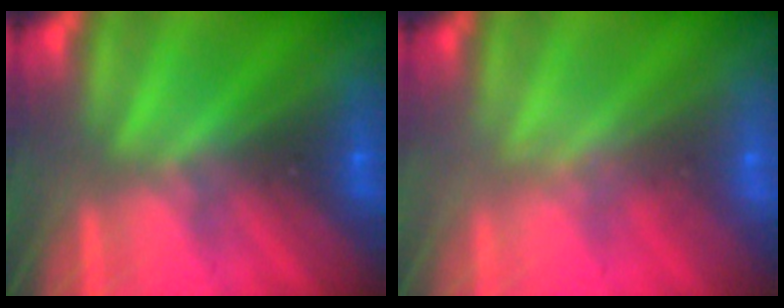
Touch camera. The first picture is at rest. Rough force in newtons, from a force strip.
{"total": 1.6}